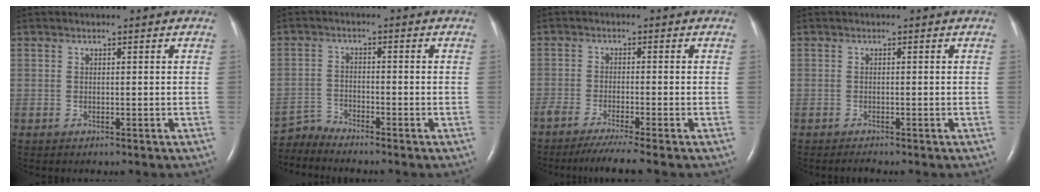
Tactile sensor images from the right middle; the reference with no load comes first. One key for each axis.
{"total": 3.3, "fx": -3.1, "fy": -0.8, "fz": -1.0, "tx": 0.018, "ty": -0.017, "tz": -0.060}
{"total": 6.2, "fx": -5.0, "fy": -0.7, "fz": 3.6, "tx": -0.053, "ty": -0.017, "tz": -0.084}
{"total": 0.6, "fx": -0.6, "fy": -0.1, "fz": 0.1, "tx": -0.007, "ty": -0.002, "tz": -0.008}